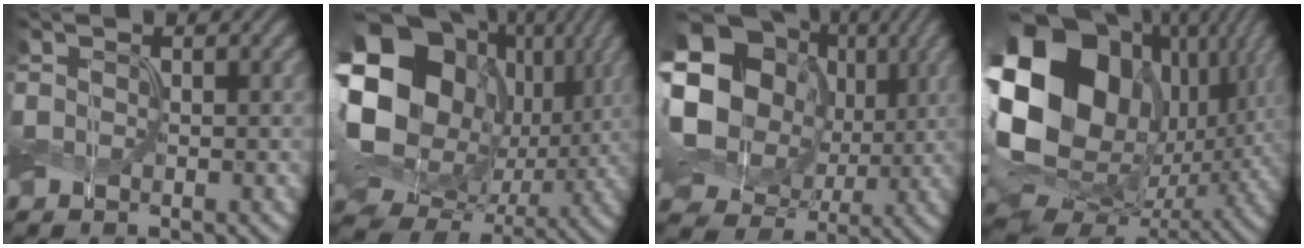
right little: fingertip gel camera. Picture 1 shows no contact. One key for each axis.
{"total": 23.3, "fx": 4.8, "fy": 19.6, "fz": 11.8, "tx": -0.268, "ty": 0.007, "tz": 0.078}
{"total": 18.0, "fx": 3.3, "fy": 15.3, "fz": 8.7, "tx": -0.208, "ty": 0.018, "tz": 0.051}
{"total": 22.5, "fx": 3.2, "fy": 16.9, "fz": 14.5, "tx": -0.305, "ty": -0.017, "tz": 0.061}